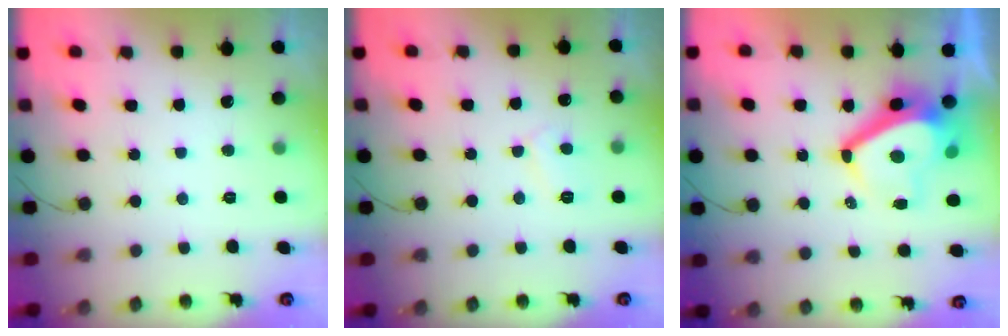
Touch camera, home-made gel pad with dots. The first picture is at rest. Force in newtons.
{"total": 5.5, "press": 5.5, "slide": 0.4}
{"total": 11.1, "press": 11.1, "slide": 0.9}